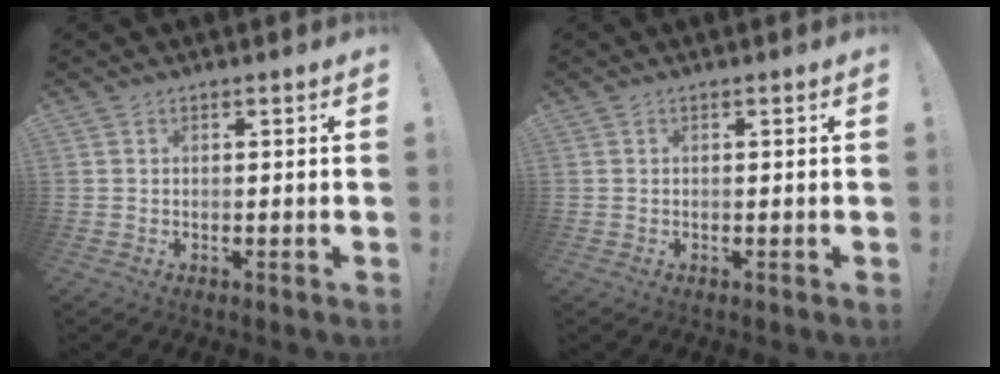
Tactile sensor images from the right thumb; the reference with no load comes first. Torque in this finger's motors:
{"motor_torque": [0.00, 0.00, 0.00, 0.00, 0.00]}